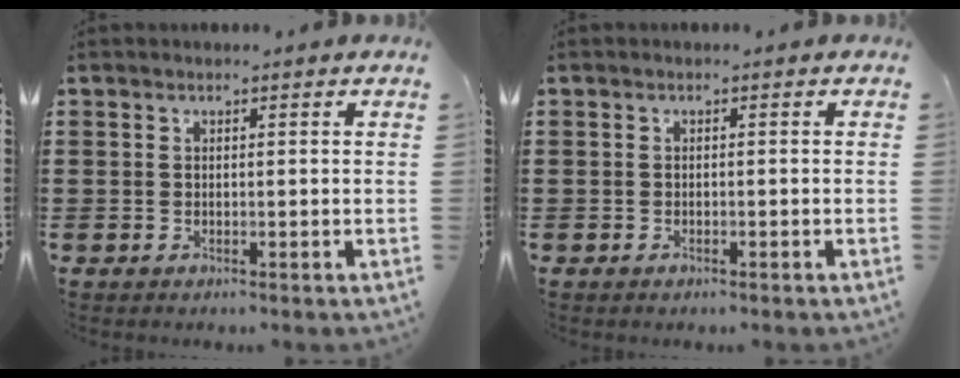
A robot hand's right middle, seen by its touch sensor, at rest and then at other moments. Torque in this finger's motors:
{"motor_torque": [0.01, 0.02, 0.07, -0.01]}